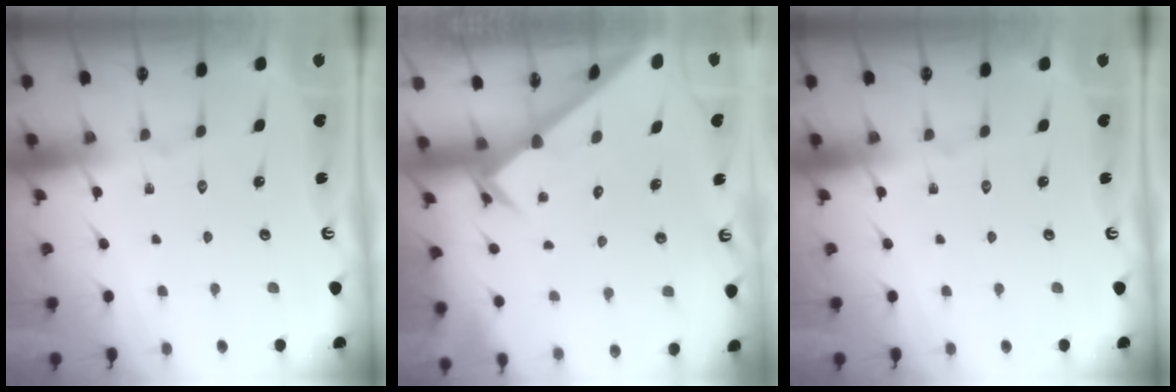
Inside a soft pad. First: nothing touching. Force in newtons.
{"total": 2.5, "press": 2.5, "slide": 0.2}
{"total": 0.0}